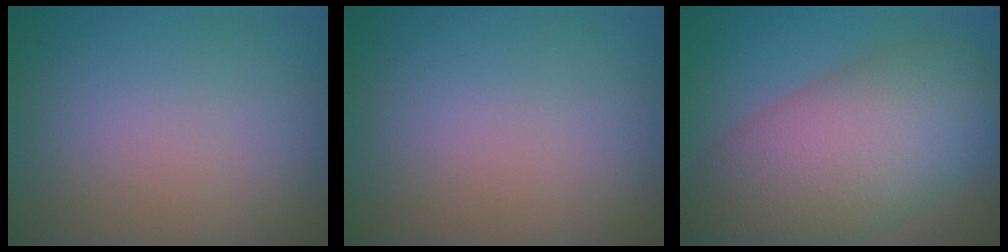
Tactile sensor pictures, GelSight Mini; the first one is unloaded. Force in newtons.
{"total": 0.0}
{"total": 11.8, "press": 11.8, "slide": 0.5}